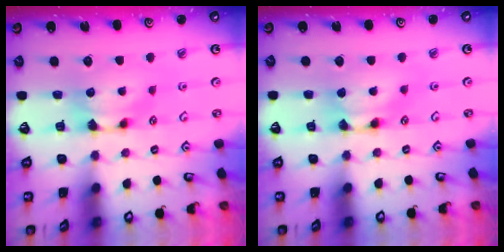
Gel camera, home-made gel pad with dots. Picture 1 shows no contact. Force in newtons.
{"total": 1.6, "press": 1.5, "slide": 0.1}